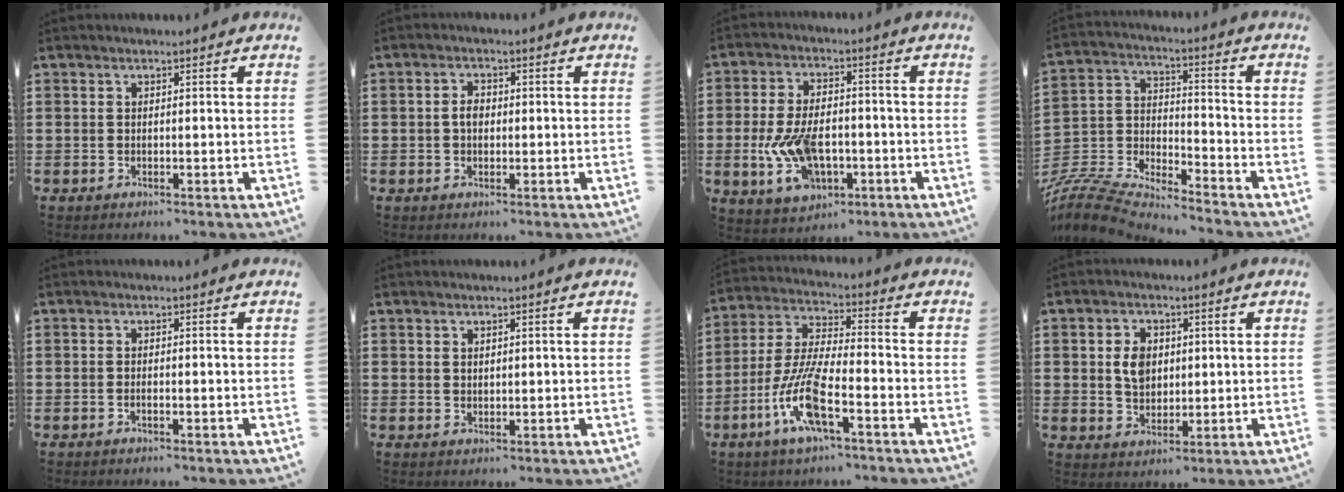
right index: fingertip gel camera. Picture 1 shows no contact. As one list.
[{"total": 2.4, "force": [-0.1, 1.5, 1.8], "torque": [-0.035, 0.006, -0.004]}, {"total": 9.5, "force": [-2.5, 5.4, 7.4], "torque": [-0.172, 0.000, -0.048]}, {"total": 7.0, "force": [-6.8, 1.0, 1.3], "torque": [-0.048, -0.010, -0.143]}, {"total": 0.6, "force": [-0.5, 0.1, 0.4], "torque": [-0.008, -0.002, -0.008]}, {"total": 1.1, "force": [0.8, 0.7, 0.3], "torque": [-0.006, 0.003, 0.016]}, {"total": 10.1, "force": [-4.9, 1.9, 8.6], "torque": [-0.201, -0.013, -0.099]}, {"total": 4.7, "force": [0.6, 3.5, 3.1], "torque": [-0.078, 0.011, 0.007]}]